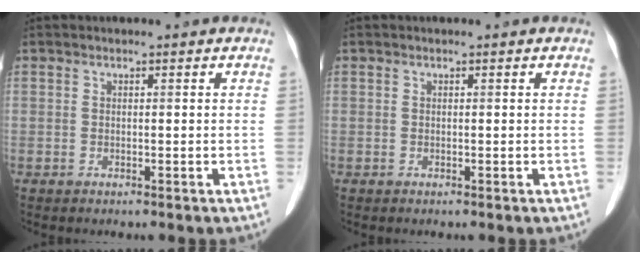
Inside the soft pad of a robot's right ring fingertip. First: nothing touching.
{"total": 0.0}